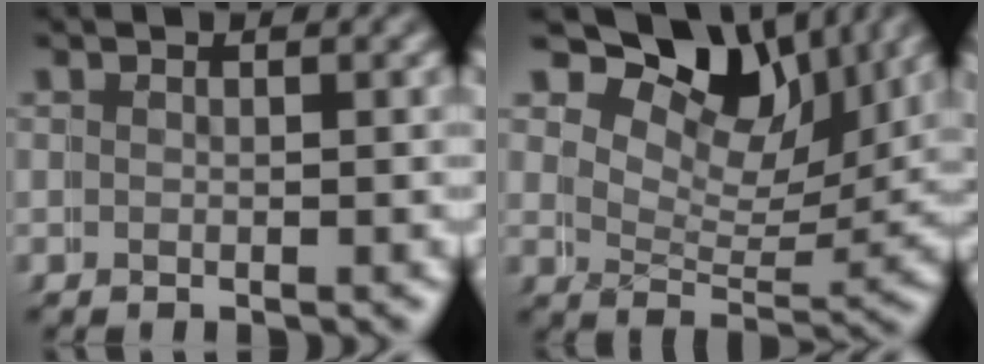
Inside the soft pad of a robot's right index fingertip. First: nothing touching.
{"total": 8.8, "force": [6.6, 4.3, 3.9], "torque": [-0.071, 0.008, 0.099]}